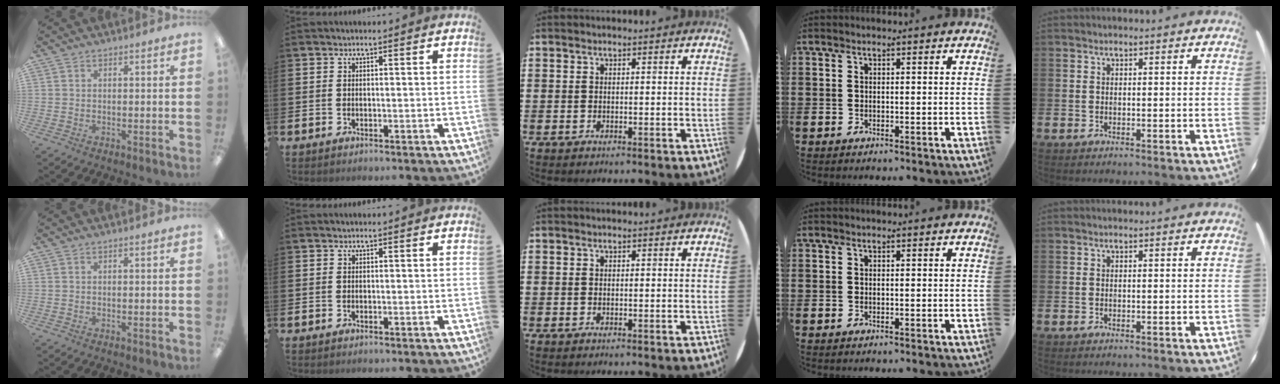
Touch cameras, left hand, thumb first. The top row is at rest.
{}